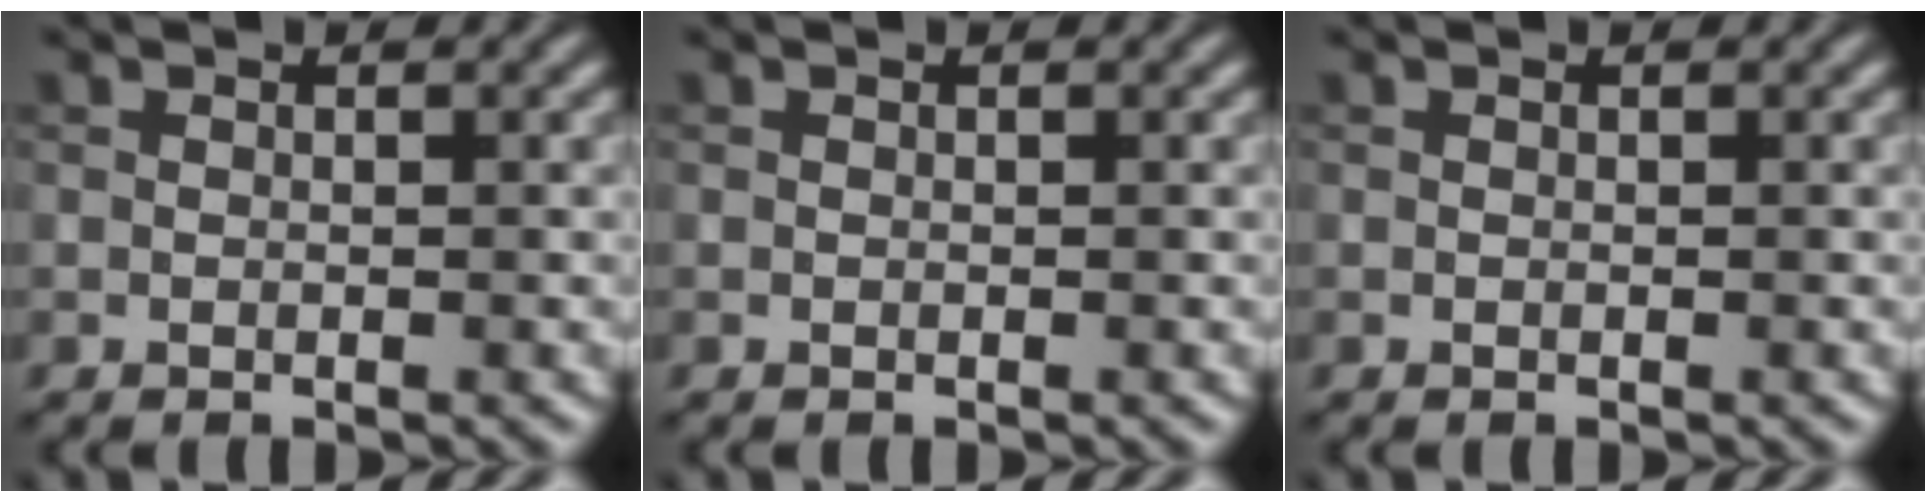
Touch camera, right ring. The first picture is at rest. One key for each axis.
{"total": 0.0}
{"total": 0.0}